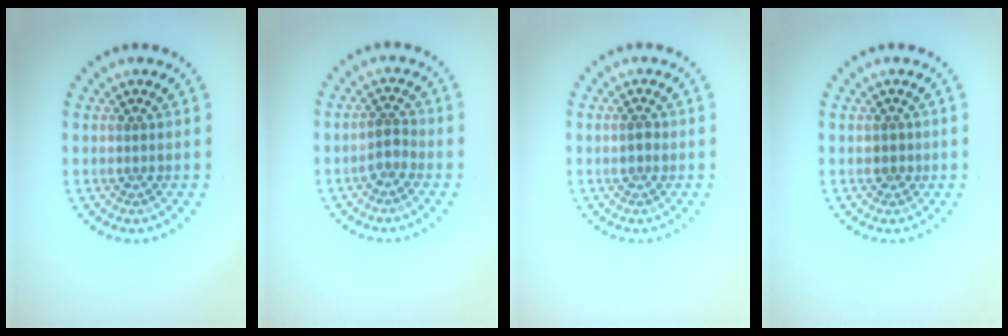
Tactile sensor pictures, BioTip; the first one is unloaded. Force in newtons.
{"total": 1.5, "press": 1.2, "slide": 0.9}
{"total": 1.0, "press": 1.0, "slide": 0.3}
{"total": 1.1, "press": 0.9, "slide": 0.6}